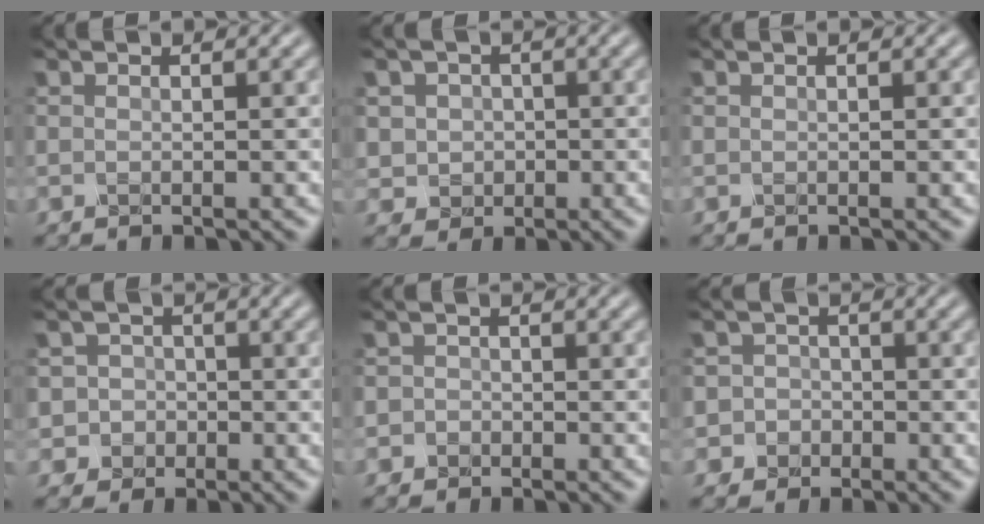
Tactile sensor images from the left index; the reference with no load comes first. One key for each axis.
{"total": 2.8, "fx": 0.1, "fy": 2.6, "fz": 0.8, "tx": -0.002, "ty": 0.002, "tz": -0.006}
{"total": 0.0}
{"total": 3.4, "fx": -0.9, "fy": 3.2, "fz": 0.4, "tx": 0.025, "ty": 0.007, "tz": -0.034}
{"total": 1.2, "fx": -0.3, "fy": 1.2, "fz": 0.2, "tx": 0.012, "ty": 0.001, "tz": -0.014}
{"total": 3.3, "fx": -1.1, "fy": 3.0, "fz": 0.4, "tx": 0.029, "ty": 0.007, "tz": -0.041}